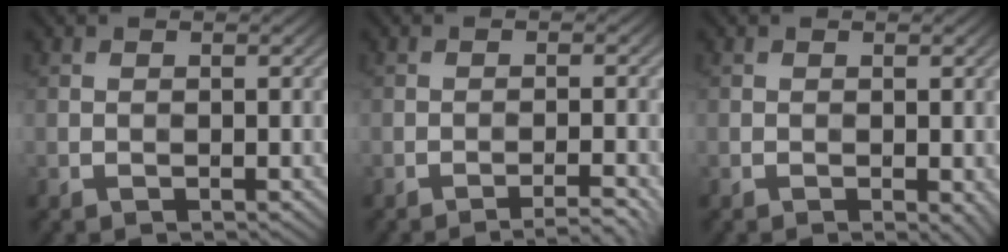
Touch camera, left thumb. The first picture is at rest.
{"total": 2.9, "force": [-2.2, 0.2, 1.9], "torque": [-0.025, 0.010, -0.041]}
{"total": 1.4, "force": [-0.4, 0.6, 1.2], "torque": [-0.019, -0.008, -0.005]}